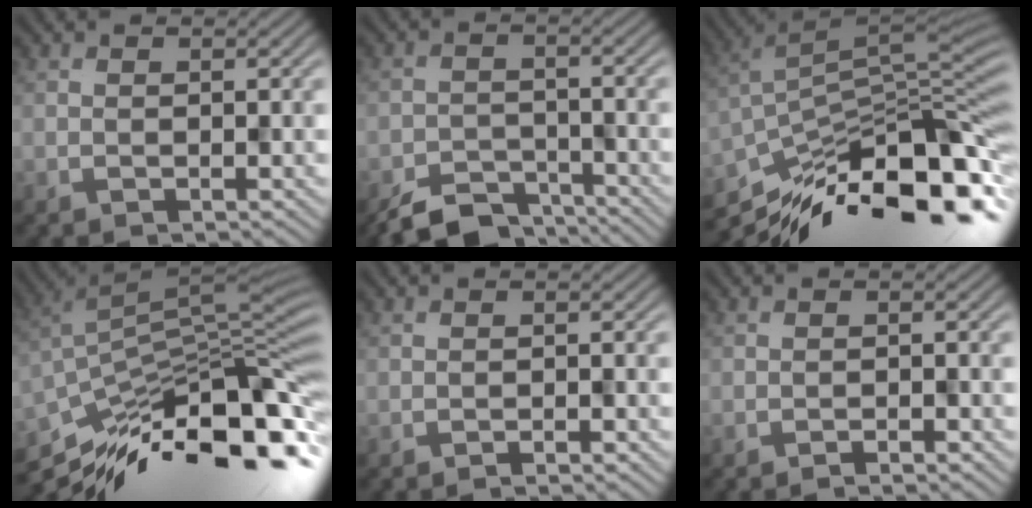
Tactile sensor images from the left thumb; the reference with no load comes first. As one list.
[{"total": 6.0, "force": [-5.1, 2.2, 2.1], "torque": [-0.034, -0.007, -0.093]}, {"total": 15.6, "force": [-9.9, 4.8, 11.0], "torque": [-0.226, -0.003, -0.163]}, {"total": 15.2, "force": [-8.1, 4.7, 11.9], "torque": [-0.235, 0.007, -0.143]}, {"total": 0.8, "force": [-0.7, 0.0, 0.4], "torque": [-0.006, 0.002, -0.013]}, {"total": 1.1, "force": [-1.0, 0.0, 0.5], "torque": [-0.007, 0.002, -0.017]}]